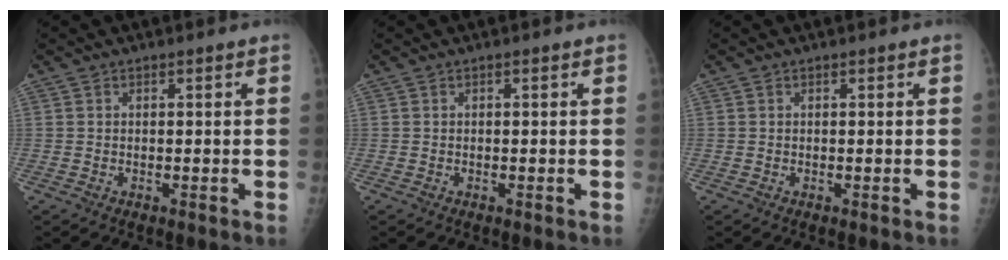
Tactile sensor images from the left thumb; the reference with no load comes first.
{"total": 0.0}
{"total": 0.0}